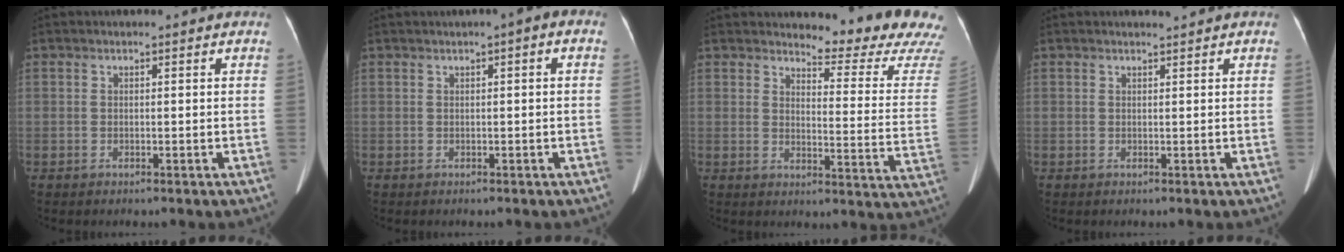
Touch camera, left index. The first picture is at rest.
{"total": 1.6, "force": [0.2, 0.5, 1.5], "torque": [-0.019, 0.014, 0.001]}
{"total": 15.0, "force": [14.6, -0.2, 3.4], "torque": [-0.036, -0.125, 0.151]}
{"total": 0.5, "force": [0.5, -0.2, 0.0], "torque": [-0.006, -0.006, 0.011]}